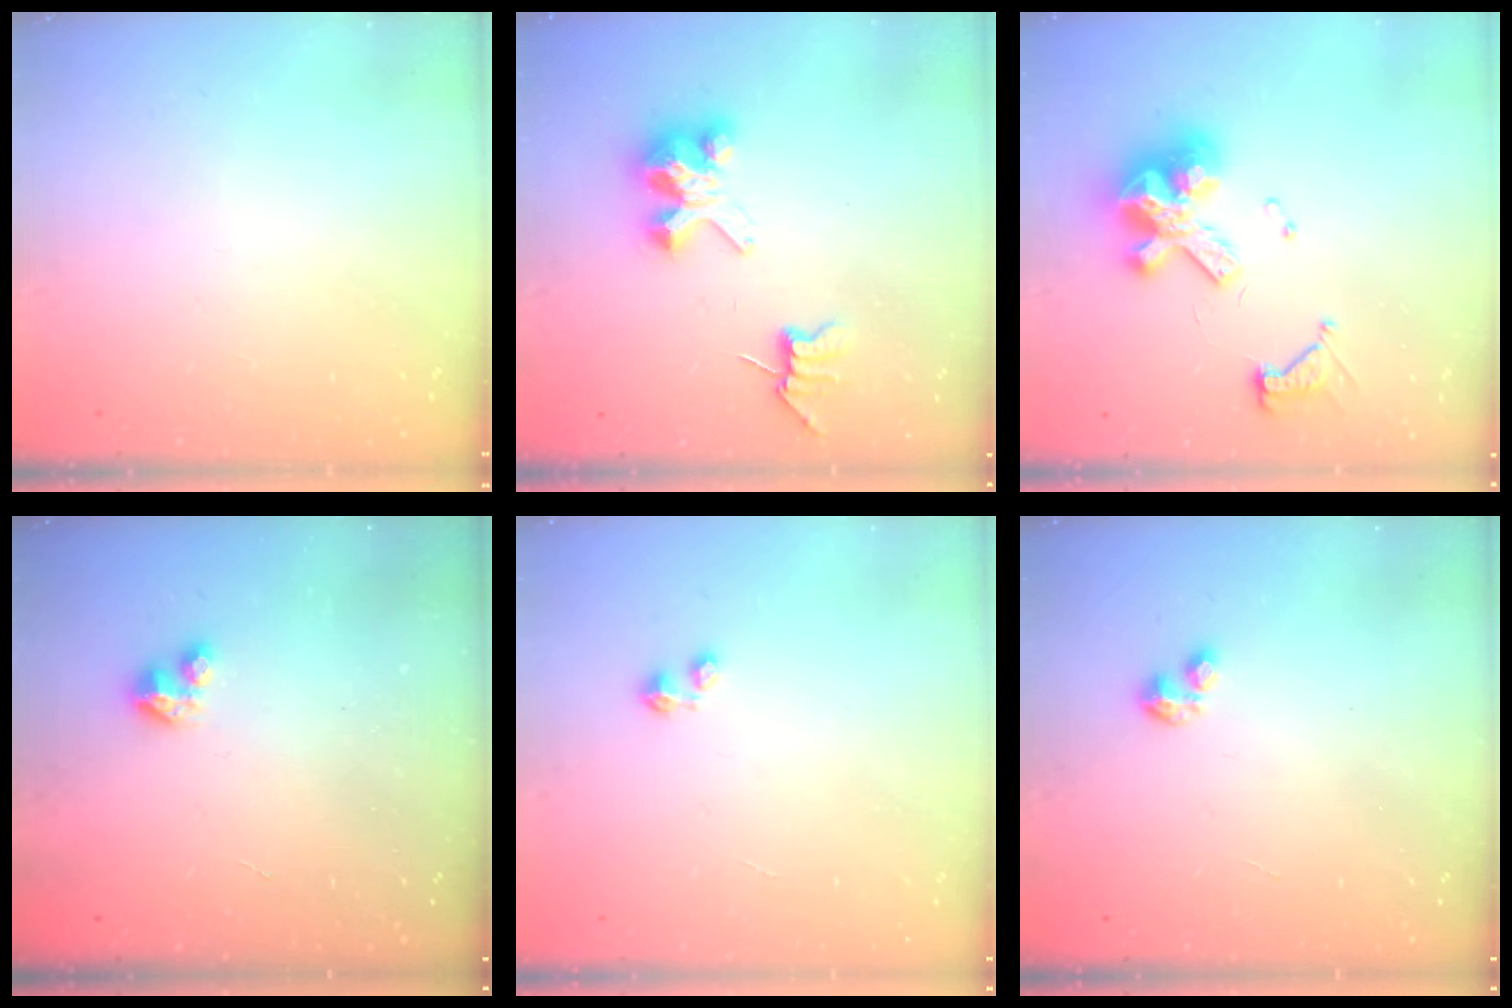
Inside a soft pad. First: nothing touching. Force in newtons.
{"total": 7.8, "press": 7.8, "slide": 0.5}
{"total": 13.1, "press": 13.0, "slide": 1.6}
{"total": 2.9, "press": 2.9, "slide": 0.2}
{"total": 0.0}
{"total": 0.7, "press": 0.6, "slide": 0.2}